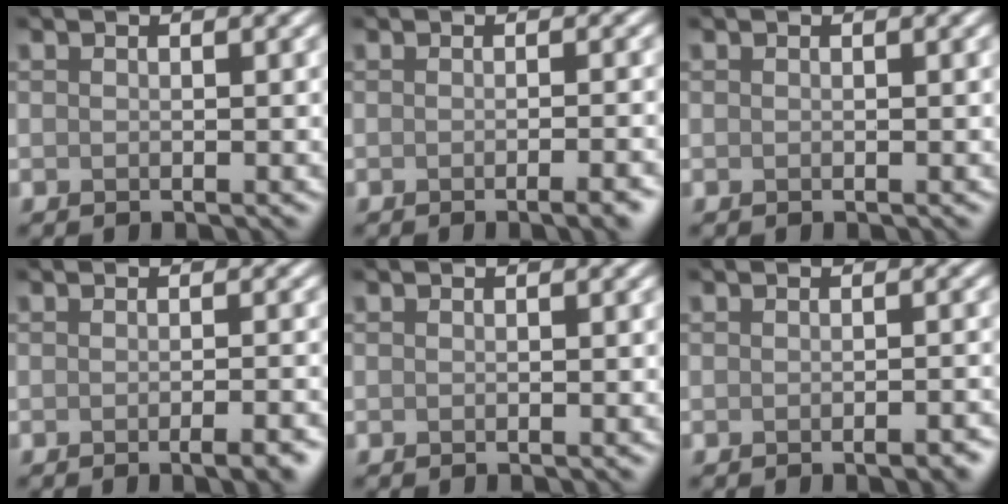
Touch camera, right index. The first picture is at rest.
{"total": 2.8, "force": [-1.3, 0.8, 2.3], "torque": [-0.014, 0.004, -0.019]}
{"total": 0.0}
{"total": 2.8, "force": [-1.3, 0.8, 2.4], "torque": [-0.025, 0.002, -0.019]}
{"total": 0.0}
{"total": 1.7, "force": [-0.9, 0.5, 1.3], "torque": [-0.016, -0.002, -0.010]}